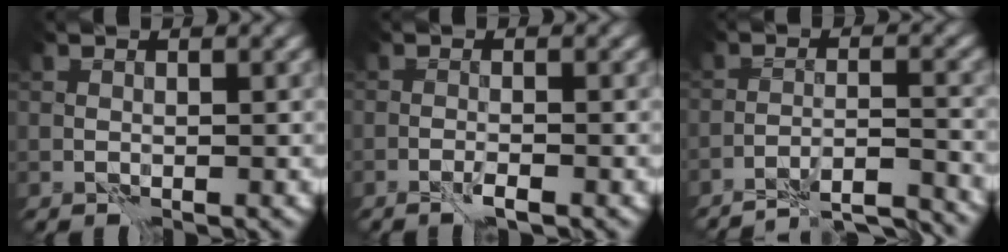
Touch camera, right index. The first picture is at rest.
{"total": 1.0, "force": [-0.6, -0.1, 0.8], "torque": [-0.014, 0.001, -0.014]}
{"total": 13.4, "force": [-12.7, 2.4, 3.4], "torque": [-0.031, 0.010, -0.157]}